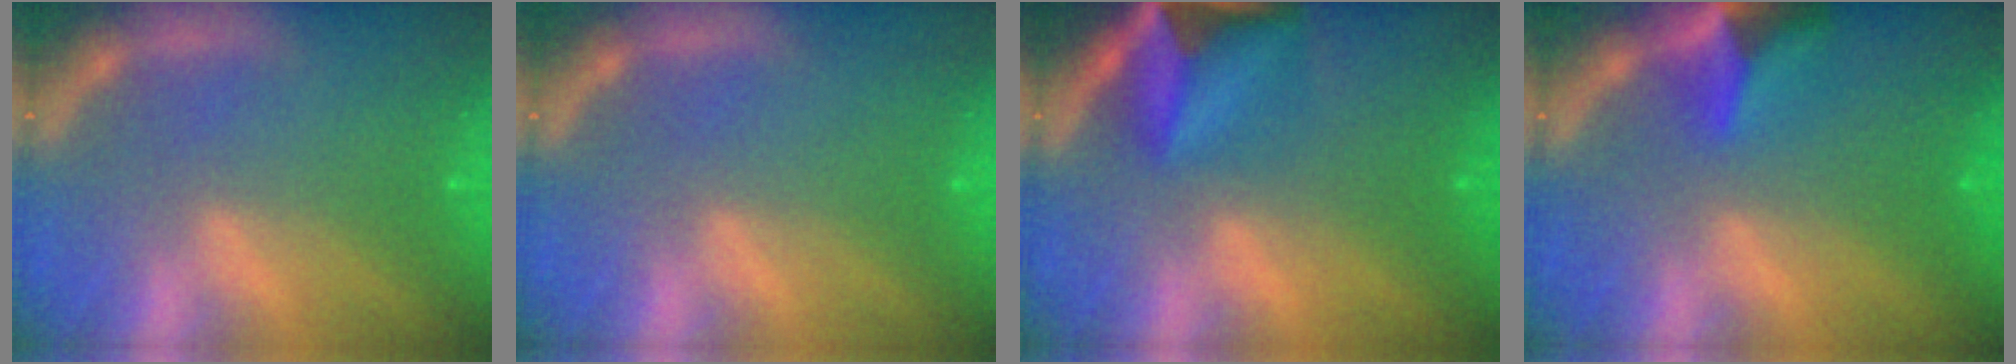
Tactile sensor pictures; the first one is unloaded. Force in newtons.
{"total": 0.0}
{"total": 9.5}
{"total": 4.5}